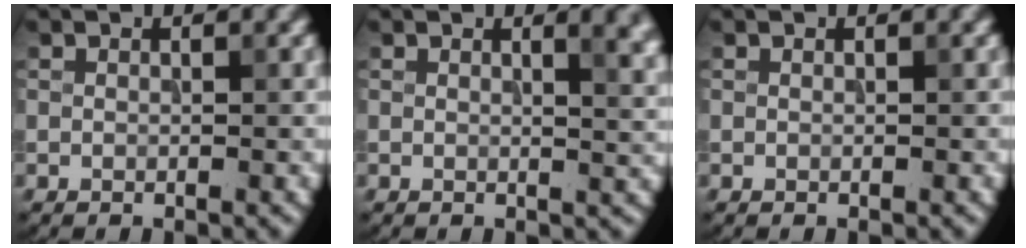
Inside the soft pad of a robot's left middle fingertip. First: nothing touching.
{"total": 3.3, "force": [1.6, 1.1, 2.7], "torque": [-0.023, 0.002, 0.021]}
{"total": 0.0}